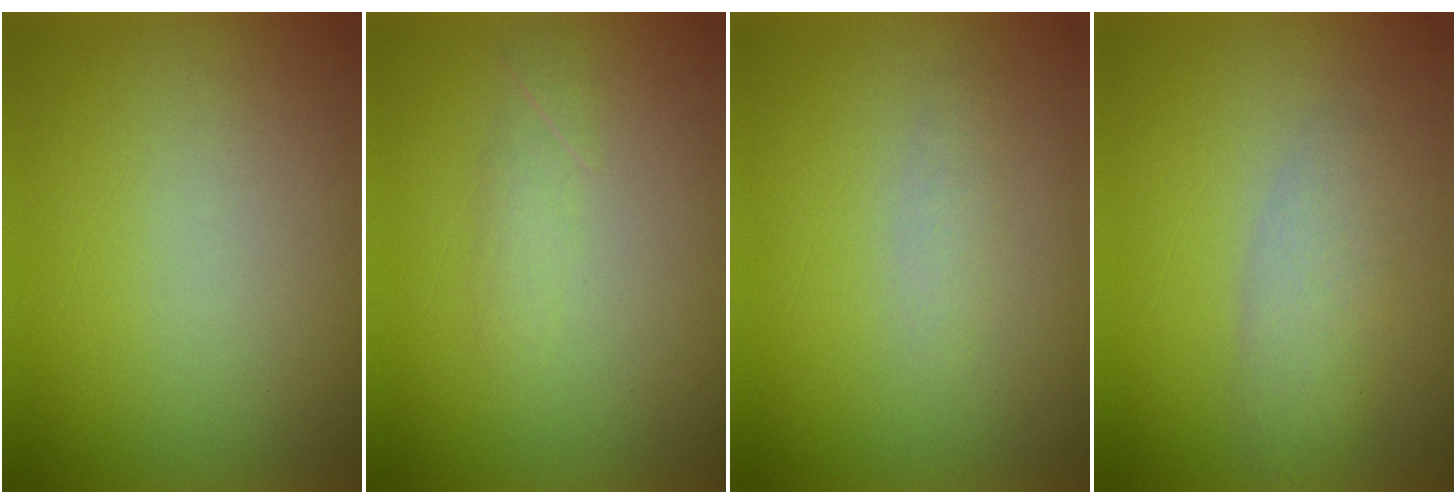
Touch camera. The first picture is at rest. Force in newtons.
{"total": 1.8}
{"total": 1.3}
{"total": 2.9}